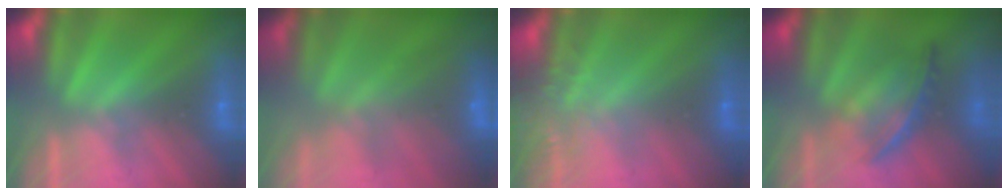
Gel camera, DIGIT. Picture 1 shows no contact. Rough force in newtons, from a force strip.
{"total": 10.0}
{"total": 7.5}
{"total": 5.7}